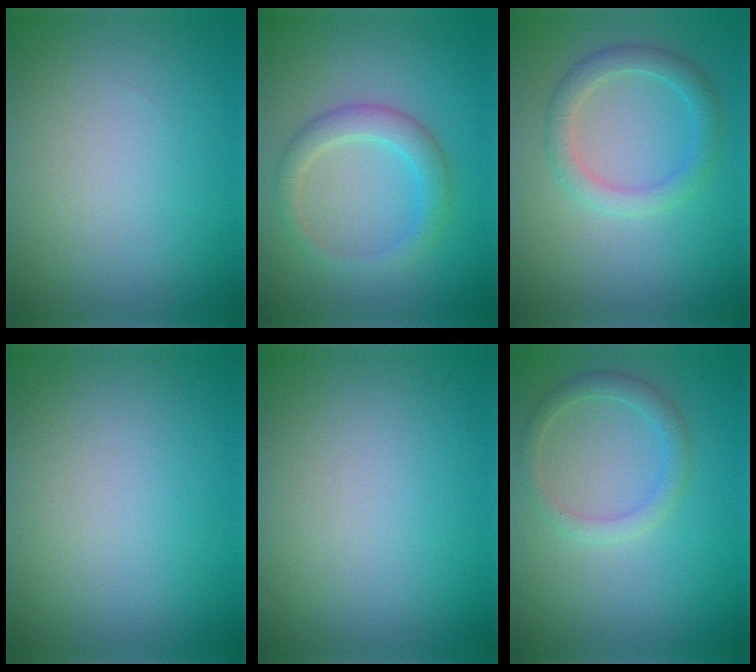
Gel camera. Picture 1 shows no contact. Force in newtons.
{"total": 2.8, "press": 2.8, "slide": 0.1}
{"total": 2.7, "press": 2.7, "slide": 0.1}
{"total": 0.0}
{"total": 0.0}
{"total": 2.1, "press": 2.1, "slide": 0.3}